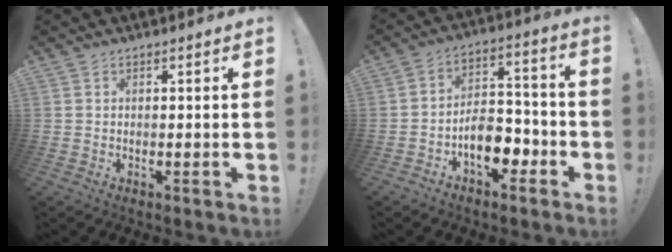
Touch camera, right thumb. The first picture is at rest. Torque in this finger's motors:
{"motor_torque": [1.21, 1.32, 0.58, -0.73, 0.01]}